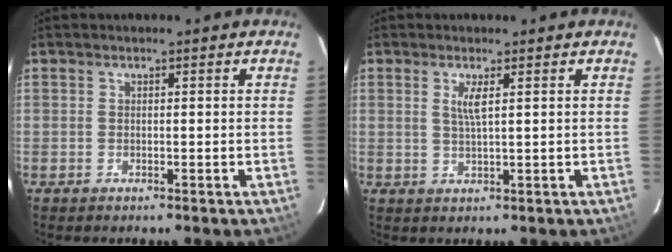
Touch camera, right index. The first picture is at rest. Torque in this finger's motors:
{"motor_torque": [0.12, 0.03, 0.12, 0.04]}